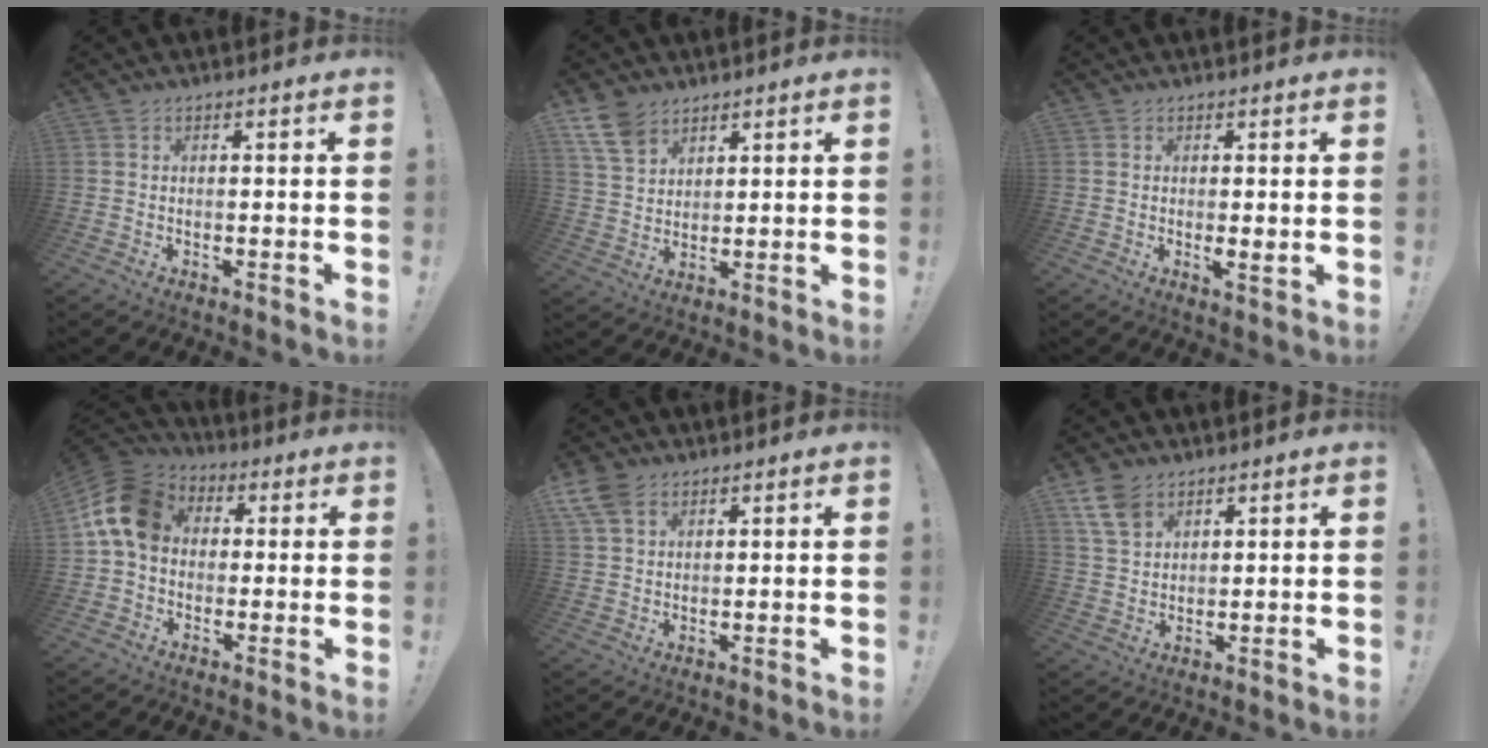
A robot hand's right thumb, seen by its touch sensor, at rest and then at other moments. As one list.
[{"total": 9.1, "force": [6.3, 5.4, 3.8], "torque": [-0.073, -0.027, 0.125]}, {"total": 2.2, "force": [0.7, 0.4, 2.1], "torque": [-0.026, -0.011, 0.010]}, {"total": 14.8, "force": [2.3, 11.1, 9.5], "torque": [-0.172, 0.017, 0.051]}, {"total": 7.1, "force": [4.0, 4.5, 3.7], "torque": [-0.074, -0.012, 0.078]}, {"total": 7.7, "force": [4.8, 4.6, 3.9], "torque": [-0.074, -0.015, 0.097]}]